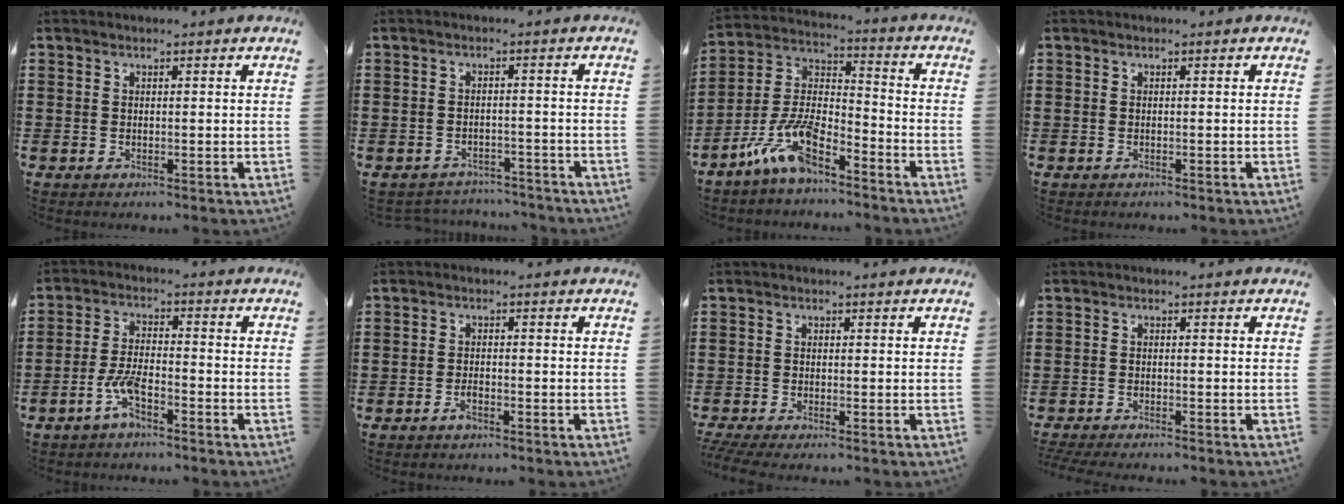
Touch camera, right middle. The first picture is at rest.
{"total": 2.5, "force": [-2.4, 0.4, -0.1], "torque": [-0.008, -0.002, -0.053]}
{"total": 10.8, "force": [-7.9, 3.3, 6.6], "torque": [-0.152, 0.011, -0.156]}
{"total": 0.0}
{"total": 5.2, "force": [-3.2, 1.6, 3.8], "torque": [-0.091, 0.002, -0.064]}
{"total": 2.1, "force": [-1.3, 0.6, 1.6], "torque": [-0.037, -0.003, -0.025]}
{"total": 1.3, "force": [-1.0, -0.1, 0.8], "torque": [-0.021, -0.007, -0.020]}
{"total": 1.6, "force": [-1.5, -0.2, 0.4], "torque": [-0.008, -0.003, -0.029]}